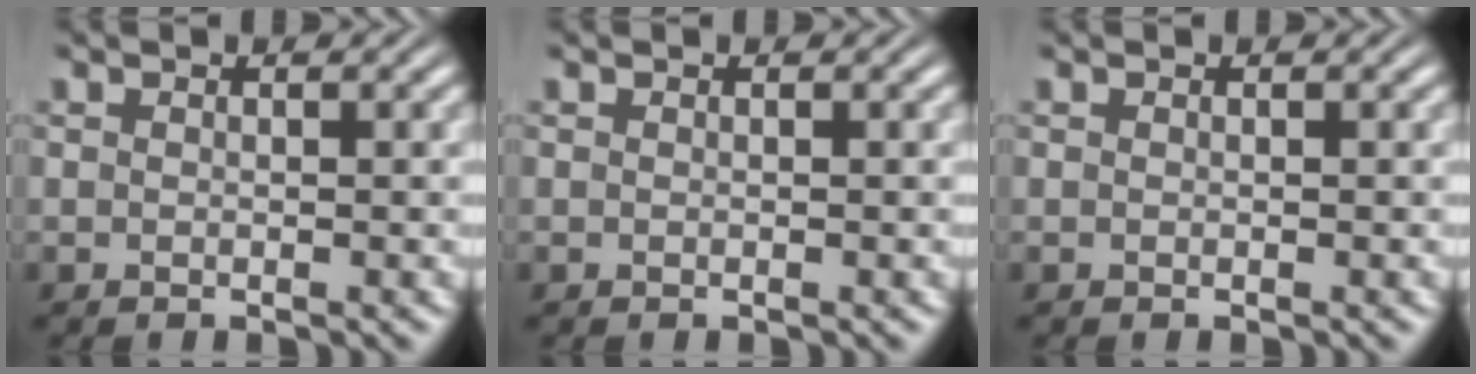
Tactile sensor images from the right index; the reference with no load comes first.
{"total": 0.0}
{"total": 0.0}